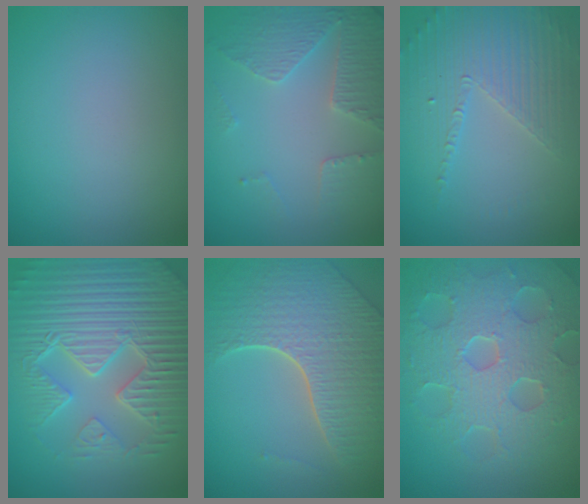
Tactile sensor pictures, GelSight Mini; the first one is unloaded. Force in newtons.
{"total": 4.6, "press": 3.4, "slide": 3.1}
{"total": 3.8, "press": 3.3, "slide": 1.9}
{"total": 8.9, "press": 6.4, "slide": 6.1}
{"total": 7.8, "press": 5.6, "slide": 5.4}
{"total": 8.2, "press": 5.8, "slide": 5.8}